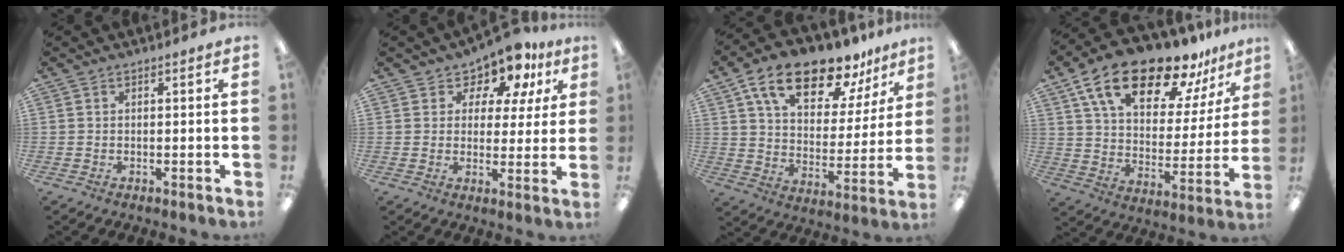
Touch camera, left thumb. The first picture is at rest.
{"total": 7.8, "force": [5.9, 4.4, 2.4], "torque": [-0.054, -0.045, 0.105]}
{"total": 17.6, "force": [12.3, 7.9, 9.8], "torque": [-0.167, -0.064, 0.213]}
{"total": 21.4, "force": [15.4, 8.8, 12.0], "torque": [-0.206, -0.090, 0.265]}